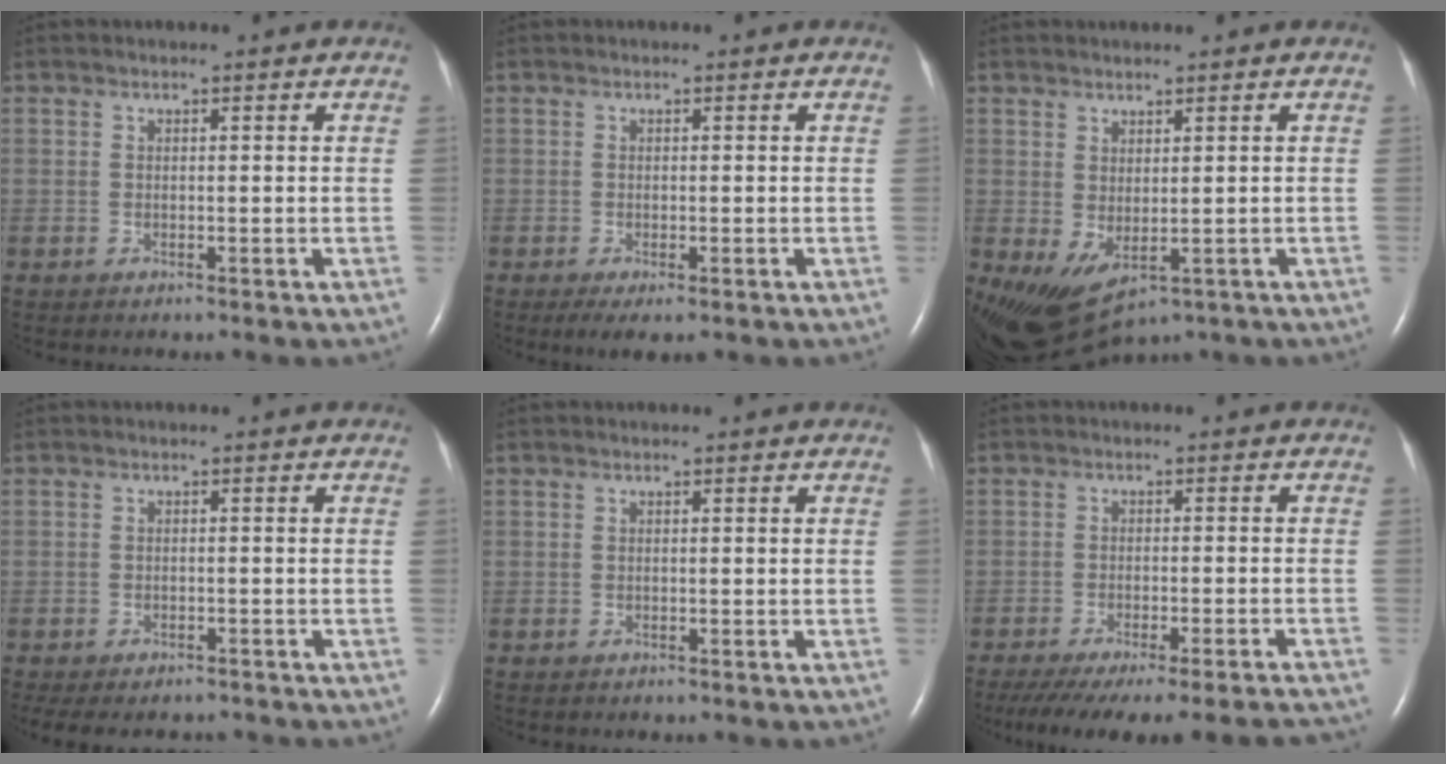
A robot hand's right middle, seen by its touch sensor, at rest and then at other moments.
{"total": 2.9, "force": [-1.6, 0.8, 2.3], "torque": [-0.039, -0.008, -0.022]}
{"total": 5.9, "force": [-1.7, 2.5, 5.0], "torque": [-0.092, -0.012, -0.006]}
{"total": 9.6, "force": [-8.3, 3.5, 3.3], "torque": [-0.063, -0.006, -0.104]}
{"total": 0.0}
{"total": 20.1, "force": [-18.2, 1.5, 8.4], "torque": [-0.119, -0.038, -0.238]}